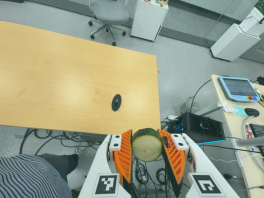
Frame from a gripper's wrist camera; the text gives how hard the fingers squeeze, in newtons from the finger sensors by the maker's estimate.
{"total": 13.0, "left": 12.4, "right": 13.6}